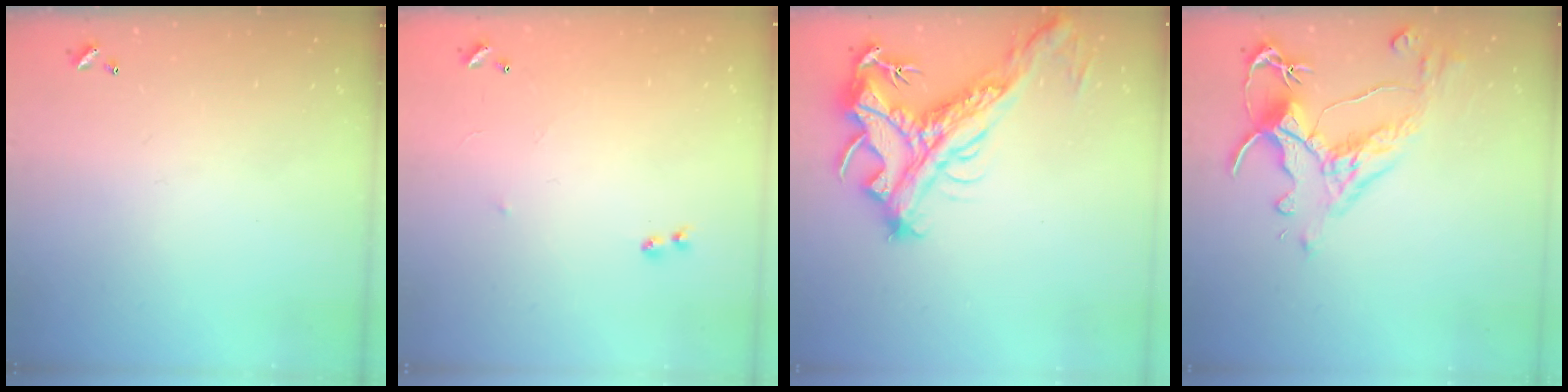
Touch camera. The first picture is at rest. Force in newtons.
{"total": 6.4, "press": 6.4, "slide": 1.0}
{"total": 9.3, "press": 9.1, "slide": 2.0}
{"total": 4.5, "press": 4.2, "slide": 1.5}